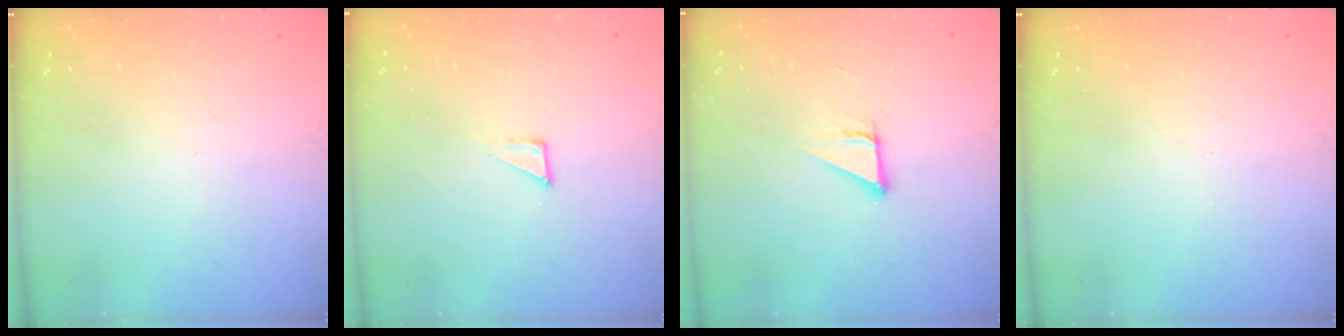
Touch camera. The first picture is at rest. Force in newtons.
{"total": 2.3, "press": 2.3, "slide": 0.1}
{"total": 3.6, "press": 3.6, "slide": 0.1}
{"total": 0.0}